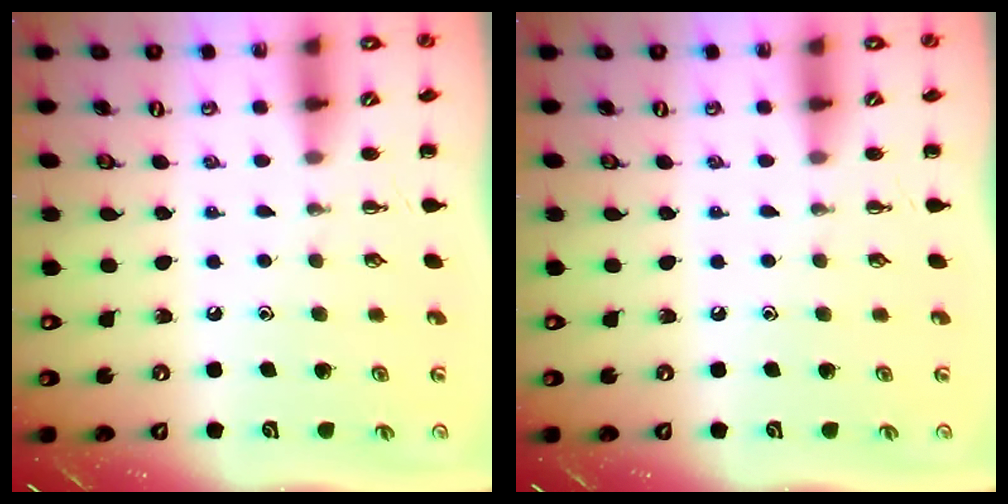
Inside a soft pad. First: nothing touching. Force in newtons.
{"total": 0.0}